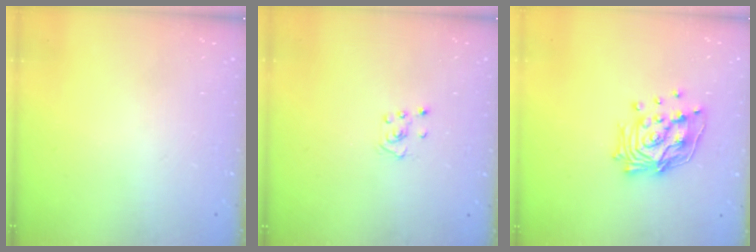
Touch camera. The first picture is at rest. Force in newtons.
{"total": 2.8, "press": 2.8, "slide": 0.3}
{"total": 15.4, "press": 15.2, "slide": 1.8}